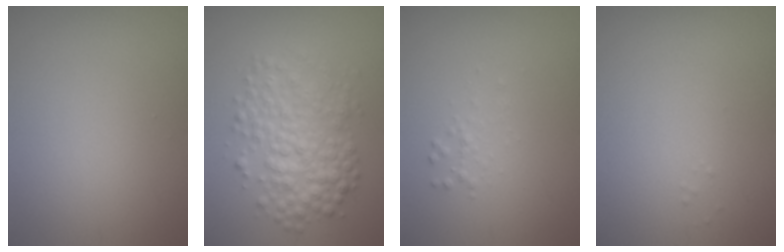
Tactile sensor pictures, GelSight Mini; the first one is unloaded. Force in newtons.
{"total": 5.4, "press": 5.4, "slide": 0.0}
{"total": 0.9, "press": 0.9, "slide": 0.0}
{"total": 0.0}